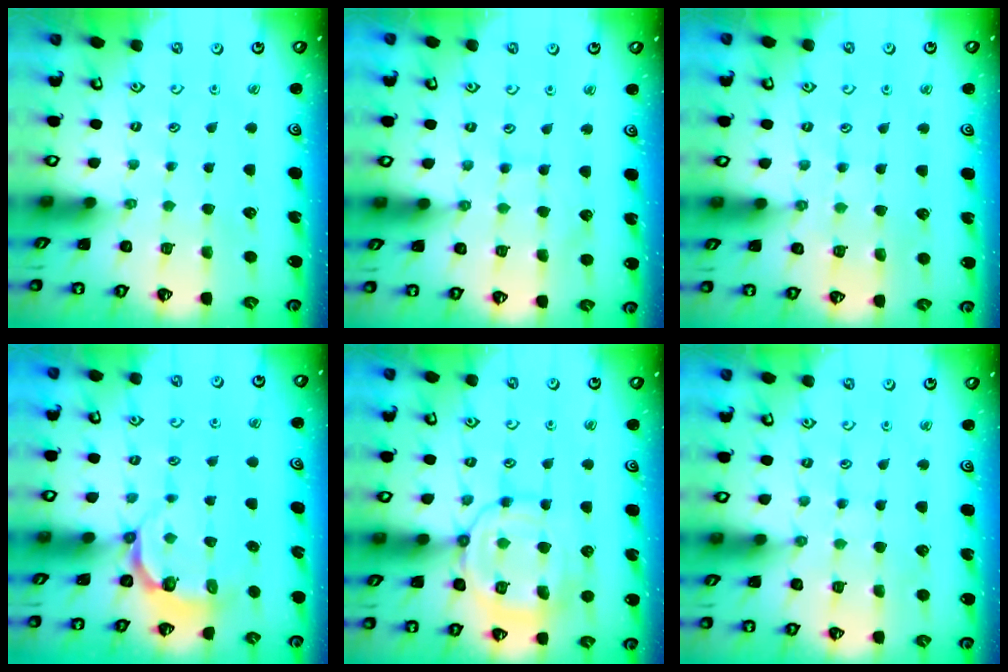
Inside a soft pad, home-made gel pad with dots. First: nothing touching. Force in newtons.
{"total": 6.1, "press": 6.1, "slide": 0.6}
{"total": 5.5, "press": 5.5, "slide": 0.9}
{"total": 4.9, "press": 3.8, "slide": 3.0}
{"total": 14.4, "press": 14.4, "slide": 1.4}
{"total": 4.7, "press": 4.7, "slide": 0.6}